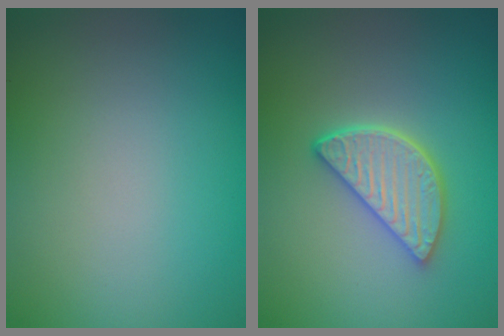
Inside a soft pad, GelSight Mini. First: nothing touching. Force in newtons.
{"total": 4.2, "press": 3.3, "slide": 2.5}